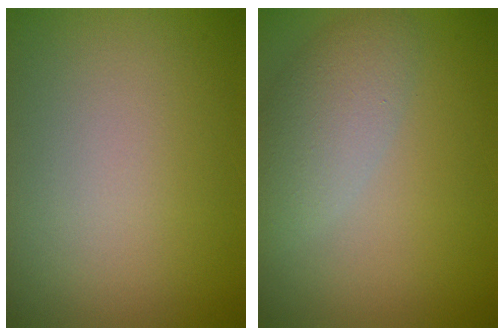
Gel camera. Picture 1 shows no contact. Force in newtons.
{"total": 3.9, "press": 3.9, "slide": 0.1}